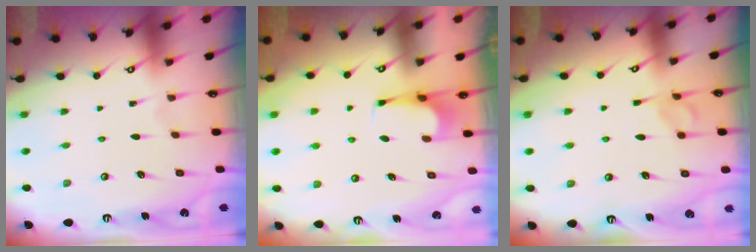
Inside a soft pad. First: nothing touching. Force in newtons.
{"total": 0.7, "press": 0.7, "slide": 0.3}
{"total": 5.7, "press": 5.7, "slide": 0.5}